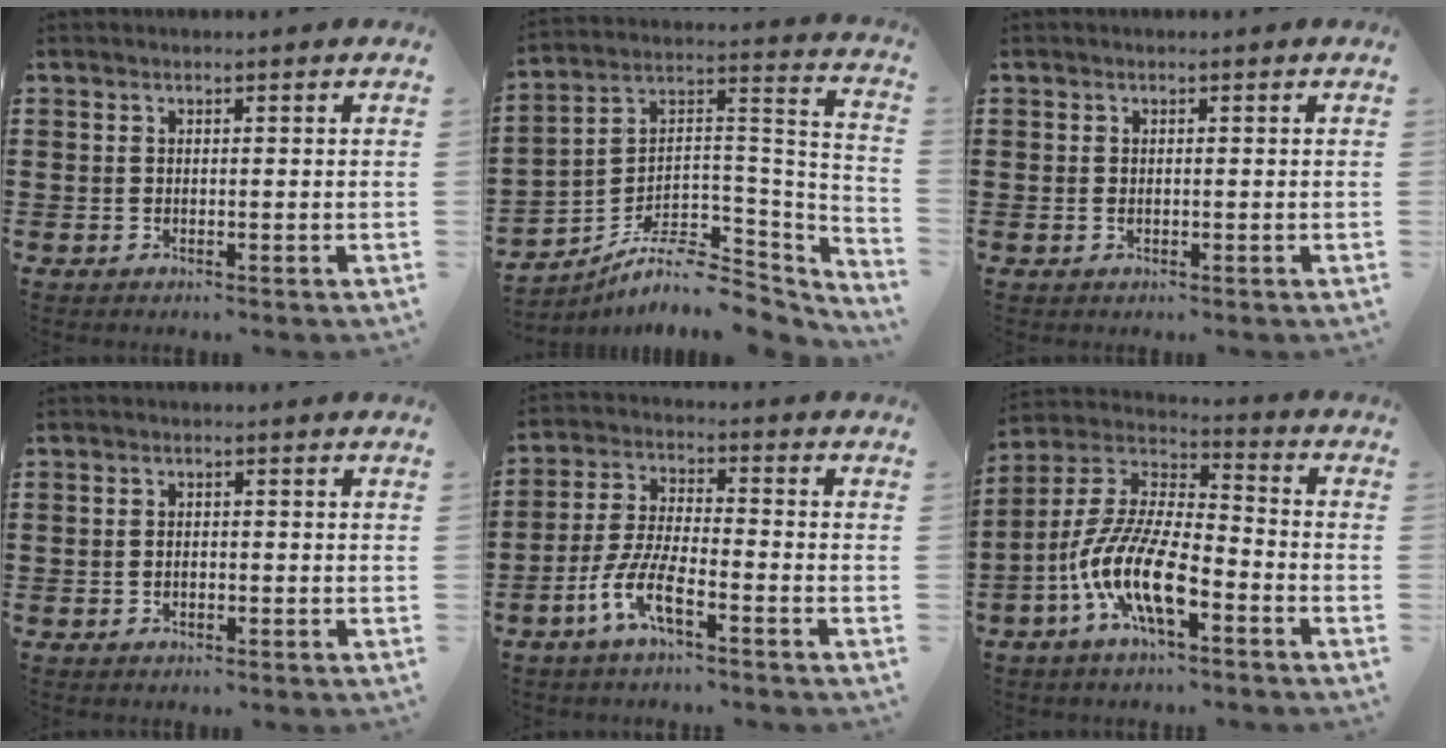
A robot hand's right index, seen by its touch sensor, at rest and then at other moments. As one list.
[{"total": 7.9, "force": [-6.1, 3.2, 3.8], "torque": [-0.076, 0.003, -0.119]}, {"total": 0.6, "force": [-0.1, 0.2, 0.5], "torque": [-0.013, -0.003, 0.000]}, {"total": 0.8, "force": [-0.4, 0.4, 0.6], "torque": [-0.013, -0.002, -0.007]}, {"total": 7.1, "force": [-4.5, 1.6, 5.3], "torque": [-0.141, -0.013, -0.094]}, {"total": 11.8, "force": [-6.2, 3.8, 9.3], "torque": [-0.227, -0.016, -0.127]}]